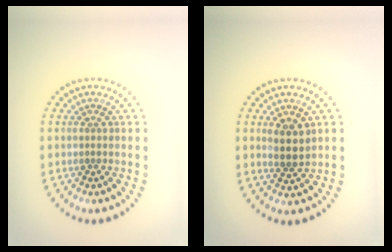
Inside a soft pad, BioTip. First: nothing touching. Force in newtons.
{"total": 2.6, "press": 2.3, "slide": 1.1}